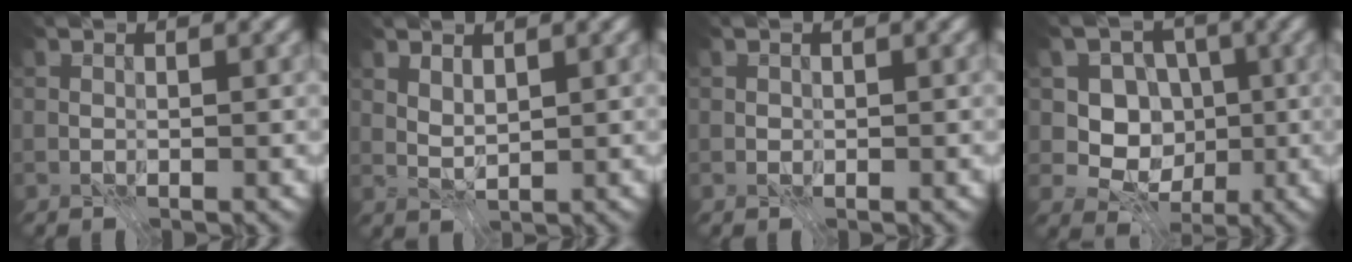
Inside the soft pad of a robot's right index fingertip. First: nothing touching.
{"total": 1.5, "force": [0.9, 0.6, 1.1], "torque": [-0.021, -0.004, 0.019]}
{"total": 0.0}
{"total": 7.0, "force": [0.3, 6.2, 3.2], "torque": [-0.037, 0.011, -0.018]}